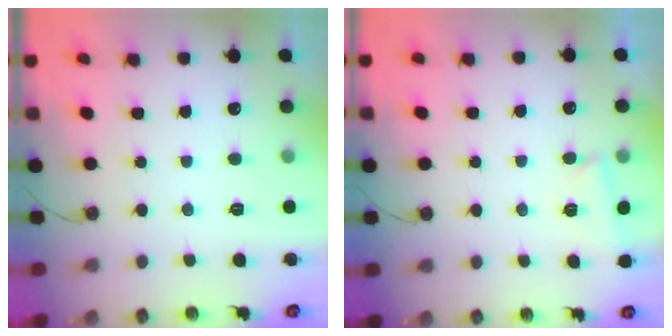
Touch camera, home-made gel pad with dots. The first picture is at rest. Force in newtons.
{"total": 2.7, "press": 2.7, "slide": 0.3}